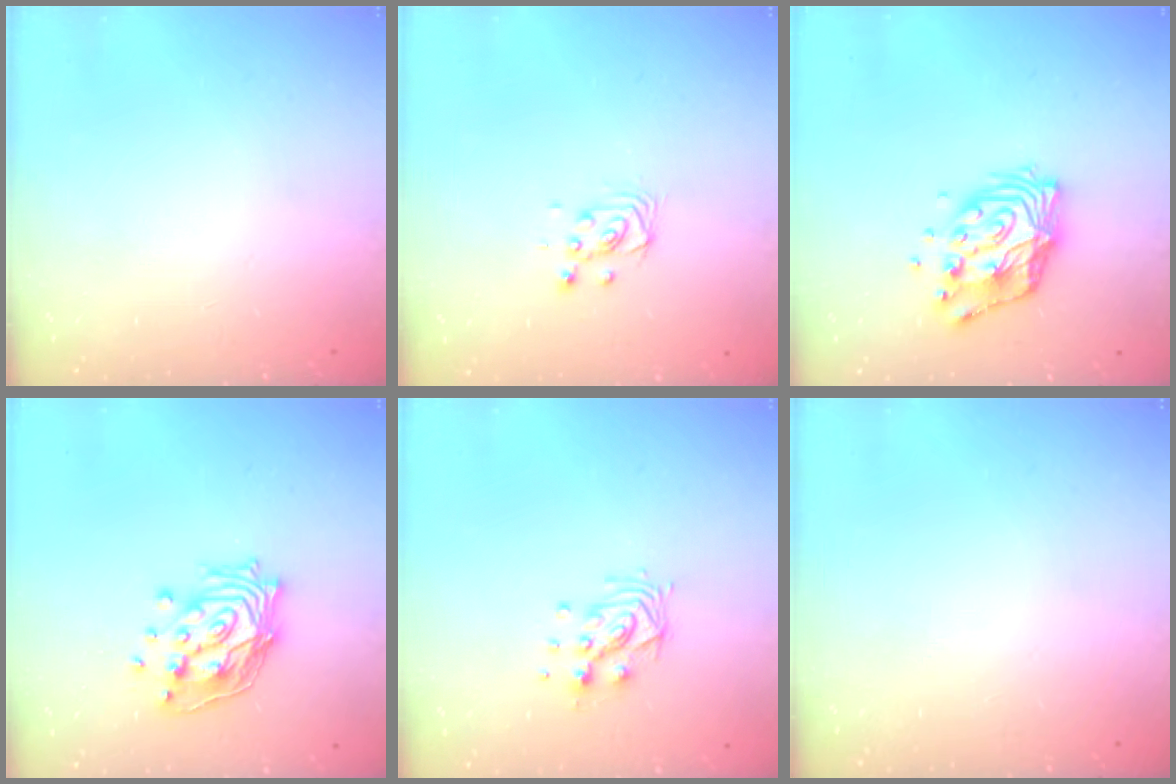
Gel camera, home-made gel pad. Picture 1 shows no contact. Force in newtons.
{"total": 3.2, "press": 3.2, "slide": 0.6}
{"total": 12.3, "press": 12.3, "slide": 1.1}
{"total": 14.8, "press": 14.6, "slide": 2.2}
{"total": 8.4, "press": 8.4, "slide": 0.3}
{"total": 0.0}